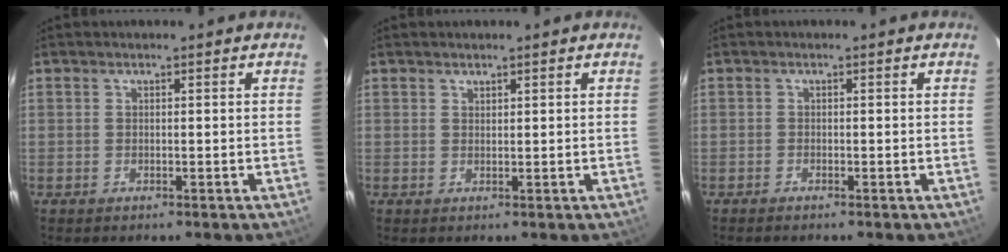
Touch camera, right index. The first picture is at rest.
{"total": 0.7, "force": [0.7, 0.2, 0.1], "torque": [-0.001, 0.001, 0.013]}
{"total": 0.6, "force": [-0.6, 0.1, 0.1], "torque": [-0.005, -0.001, -0.013]}